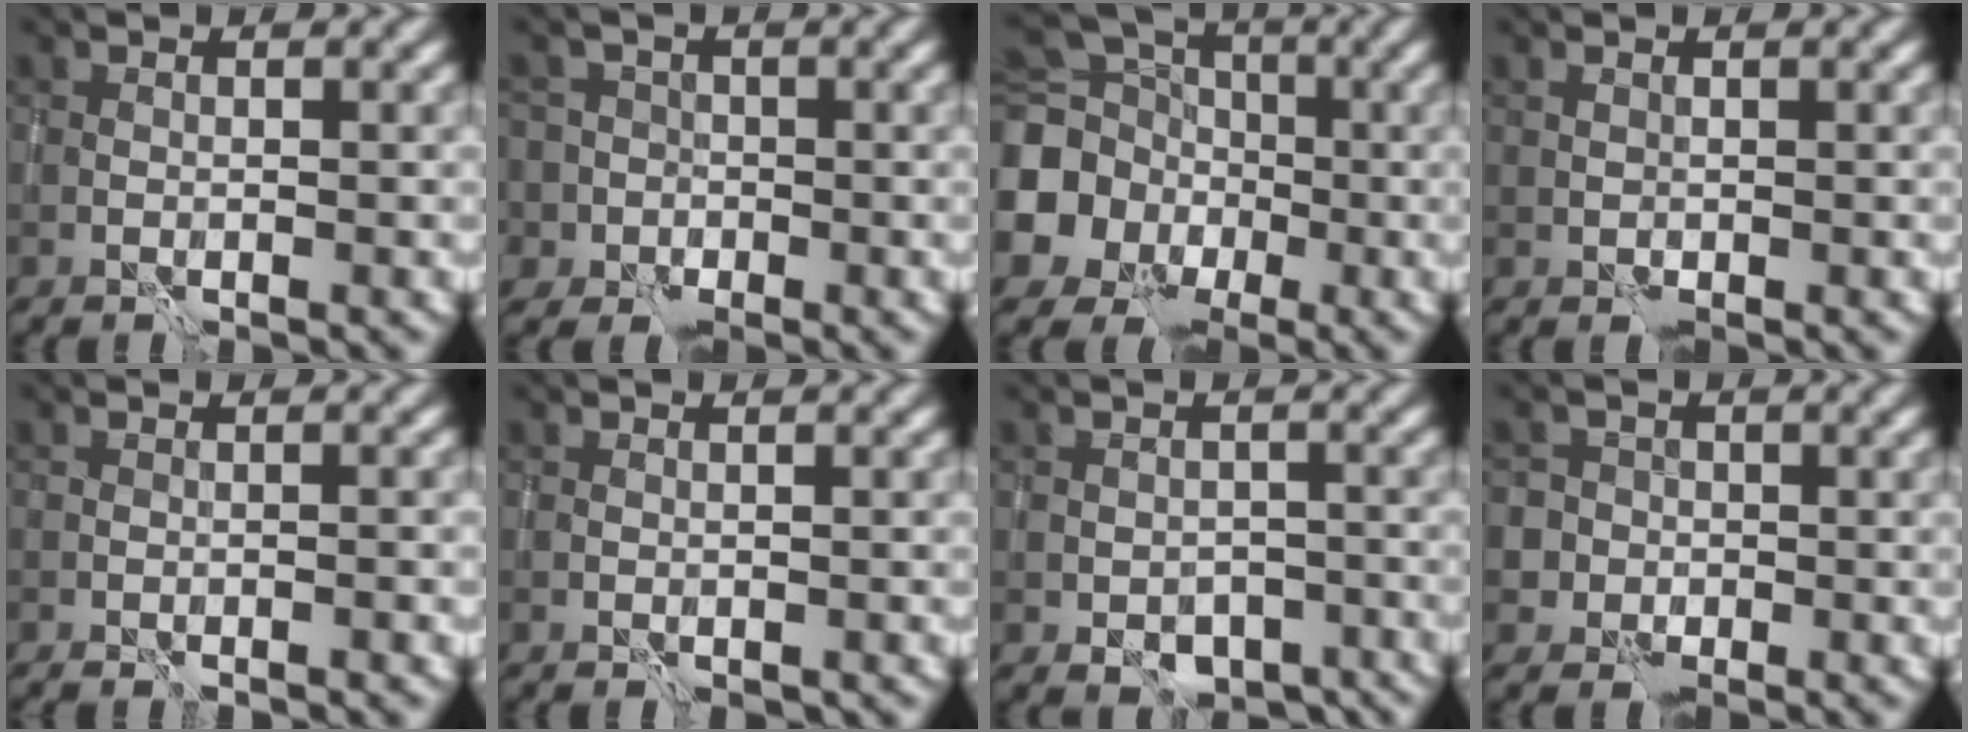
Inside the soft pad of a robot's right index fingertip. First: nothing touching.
{"total": 5.0, "force": [-1.5, 4.7, 1.0], "torque": [0.006, 0.010, -0.062]}
{"total": 9.9, "force": [-1.7, 9.1, 3.5], "torque": [-0.092, -0.021, -0.056]}
{"total": 0.0}
{"total": 1.1, "force": [-0.7, 0.4, 0.8], "torque": [-0.008, 0.011, -0.009]}
{"total": 0.6, "force": [-0.3, 0.4, 0.3], "torque": [-0.004, -0.001, -0.001]}
{"total": 4.4, "force": [-2.4, 3.0, 2.2], "torque": [-0.023, -0.007, -0.024]}
{"total": 4.6, "force": [-1.6, 4.2, 0.8], "torque": [0.022, 0.012, -0.063]}